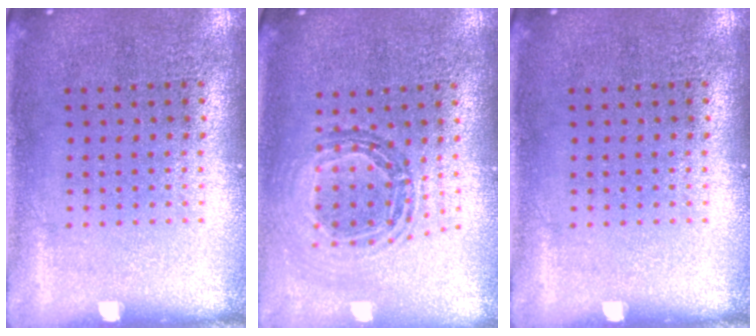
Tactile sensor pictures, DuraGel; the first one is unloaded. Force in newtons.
{"total": 0.9, "press": 0.9, "slide": 0.0}
{"total": 0.0}